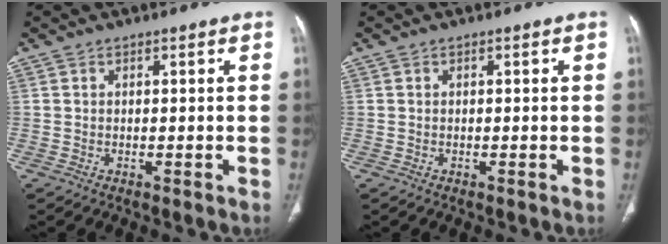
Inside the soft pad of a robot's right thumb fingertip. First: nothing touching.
{"total": 0.0}